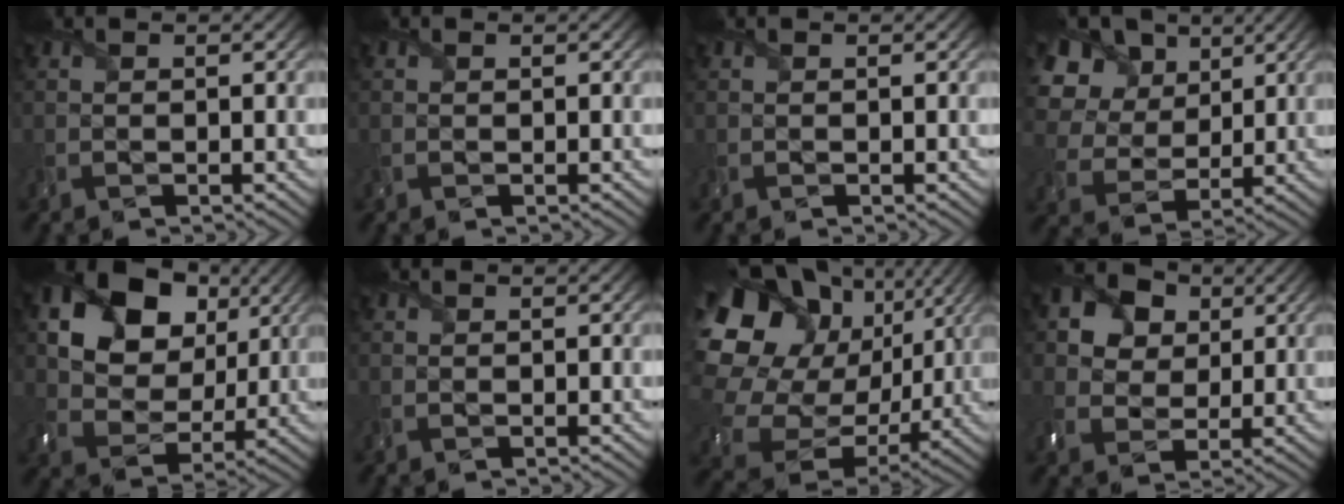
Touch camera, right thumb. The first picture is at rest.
{"total": 0.0}
{"total": 0.0}
{"total": 14.1, "force": [6.4, 10.2, 7.3], "torque": [-0.217, 0.038, 0.131]}
{"total": 15.1, "force": [6.7, 10.7, 8.3], "torque": [-0.177, 0.022, 0.118]}
{"total": 0.0}
{"total": 22.8, "force": [5.0, 18.7, 12.0], "torque": [-0.327, -0.015, 0.109]}
{"total": 8.9, "force": [3.8, 7.1, 3.9], "torque": [-0.126, 0.016, 0.062]}